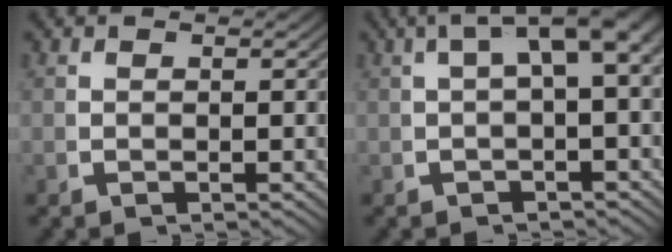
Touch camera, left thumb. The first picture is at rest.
{"total": 7.0, "force": [2.1, 3.1, 5.9], "torque": [-0.078, 0.031, 0.018]}